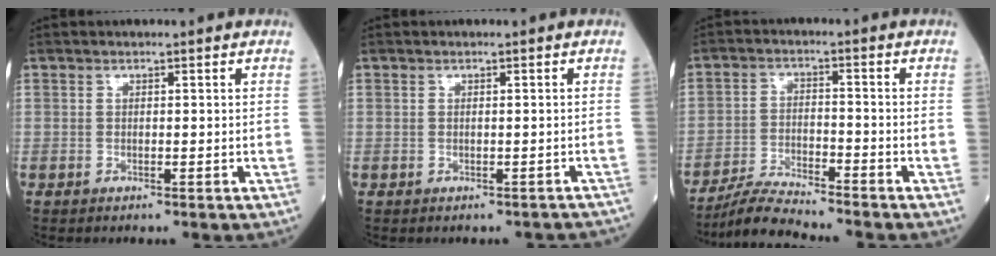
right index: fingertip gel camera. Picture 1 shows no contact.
{"total": 2.5, "force": [-2.1, 1.2, 0.5], "torque": [-0.001, 0.012, -0.022]}
{"total": 6.2, "force": [-6.0, -0.6, 1.4], "torque": [-0.028, -0.015, -0.116]}